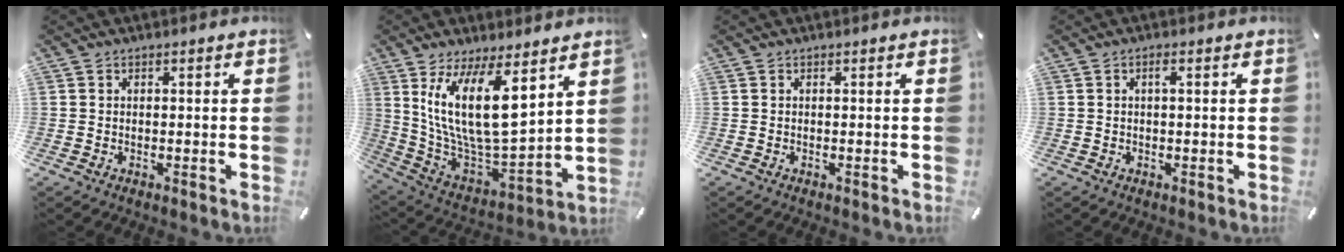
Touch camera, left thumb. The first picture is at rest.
{"total": 19.4, "force": [8.5, 7.6, 15.7], "torque": [-0.330, -0.058, 0.144]}
{"total": 0.0}
{"total": 1.5, "force": [0.3, 0.4, 1.4], "torque": [-0.026, 0.002, 0.003]}